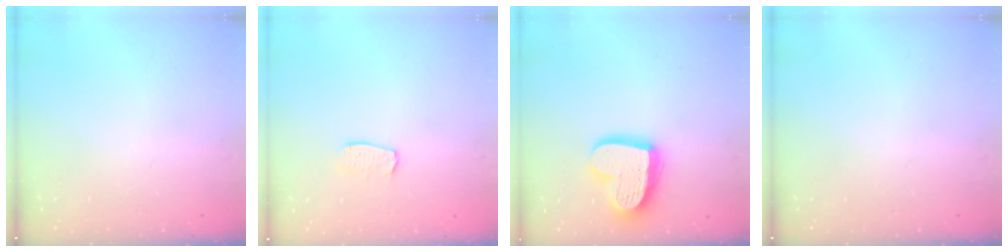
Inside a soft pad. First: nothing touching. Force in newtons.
{"total": 5.8, "press": 5.8, "slide": 0.4}
{"total": 20.0, "press": 20.0, "slide": 1.7}
{"total": 0.0}